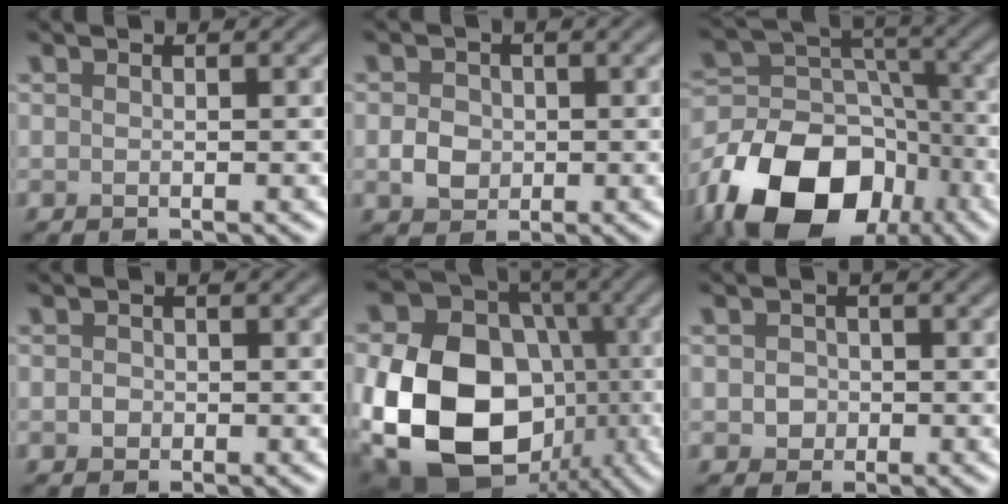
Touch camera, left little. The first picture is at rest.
{"total": 2.4, "force": [-0.2, 2.1, 1.2], "torque": [-0.019, 0.000, -0.008]}
{"total": 14.6, "force": [-7.8, 9.6, 7.7], "torque": [-0.160, 0.001, -0.143]}
{"total": 0.9, "force": [-0.2, 0.8, 0.3], "torque": [-0.004, -0.003, -0.006]}
{"total": 18.4, "force": [-3.9, 14.3, 10.9], "torque": [-0.222, -0.029, -0.058]}
{"total": 1.5, "force": [-0.1, 1.4, 0.6], "torque": [-0.005, -0.002, -0.006]}